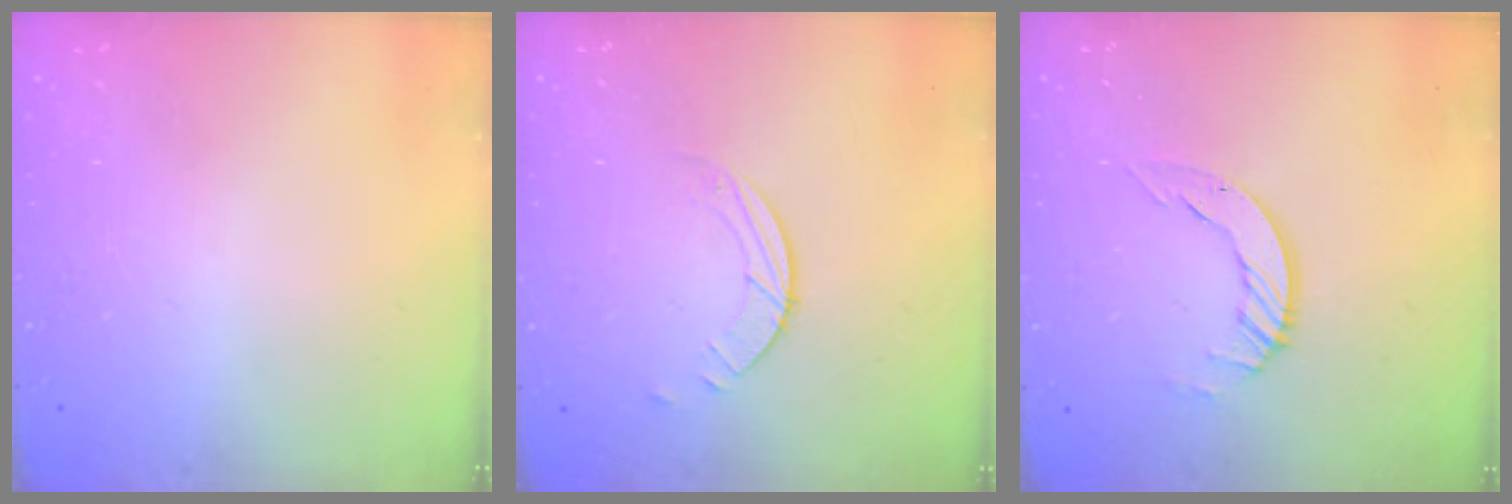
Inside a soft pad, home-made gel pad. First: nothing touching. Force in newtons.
{"total": 1.7, "press": 1.7, "slide": 0.2}
{"total": 5.9, "press": 5.9, "slide": 0.4}